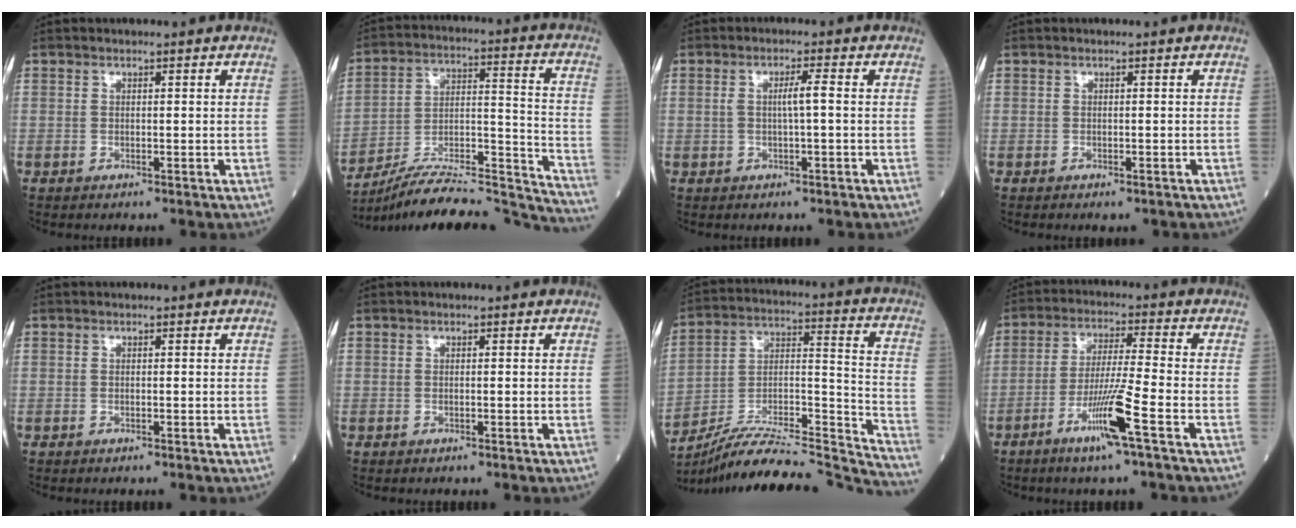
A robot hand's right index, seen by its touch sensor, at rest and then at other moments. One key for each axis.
{"total": 24.6, "fx": -23.5, "fy": 1.2, "fz": 7.2, "tx": -0.086, "ty": 0.023, "tz": -0.357}
{"total": 2.8, "fx": 0.1, "fy": 0.0, "fz": 2.8, "tx": -0.052, "ty": 0.002, "tz": 0.001}
{"total": 1.0, "fx": -0.8, "fy": 0.3, "fz": 0.5, "tx": -0.007, "ty": -0.002, "tz": -0.008}
{"total": 0.0}
{"total": 0.0}
{"total": 27.5, "fx": -26.1, "fy": 0.7, "fz": 8.5, "tx": -0.111, "ty": 0.008, "tz": -0.399}
{"total": 8.9, "fx": -4.4, "fy": -1.2, "fz": 7.6, "tx": -0.146, "ty": -0.014, "tz": -0.088}